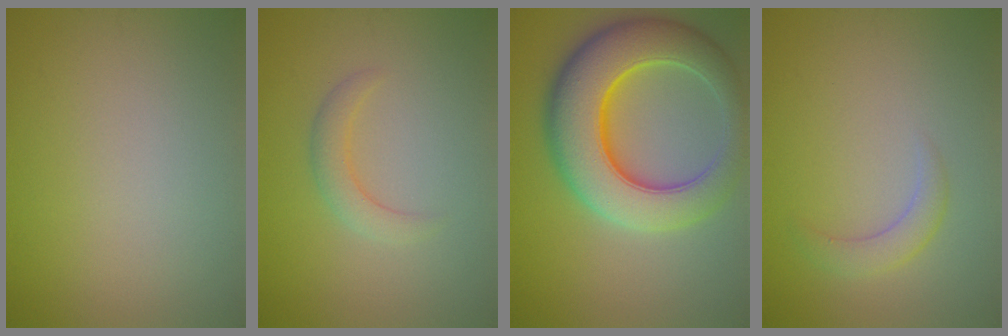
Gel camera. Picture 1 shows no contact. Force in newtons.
{"total": 2.0, "press": 2.0, "slide": 0.3}
{"total": 10.5, "press": 10.5, "slide": 0.2}
{"total": 2.0, "press": 2.0, "slide": 0.1}